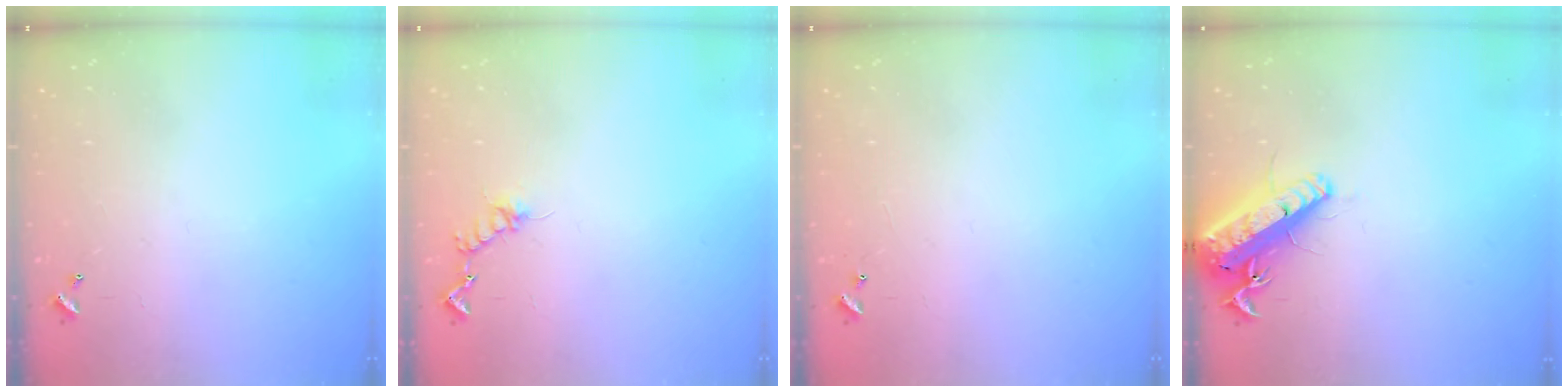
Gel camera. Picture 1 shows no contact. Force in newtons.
{"total": 8.7, "press": 8.6, "slide": 0.7}
{"total": 4.1, "press": 4.1, "slide": 0.5}
{"total": 17.1, "press": 16.8, "slide": 3.4}